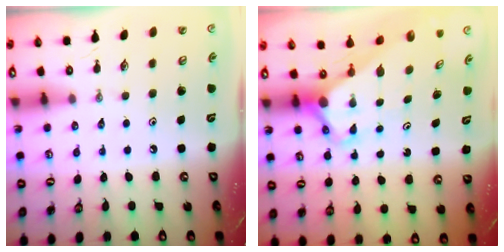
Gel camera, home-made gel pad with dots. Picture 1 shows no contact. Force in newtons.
{"total": 3.6, "press": 3.6, "slide": 0.2}